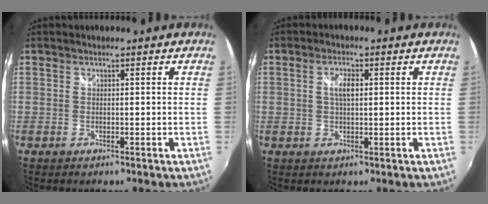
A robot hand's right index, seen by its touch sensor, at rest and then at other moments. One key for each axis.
{"total": 3.0, "fx": 0.6, "fy": 1.2, "fz": 2.7, "tx": -0.050, "ty": 0.002, "tz": 0.009}